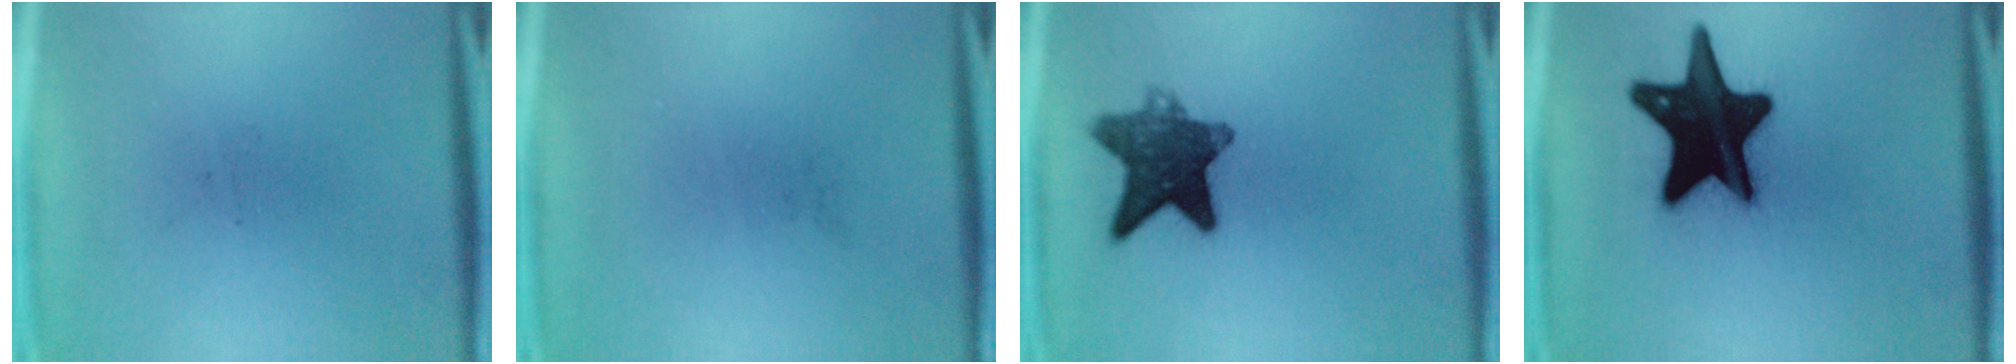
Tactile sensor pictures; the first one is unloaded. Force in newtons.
{"total": 0.0}
{"total": 9.5}
{"total": 20.2}